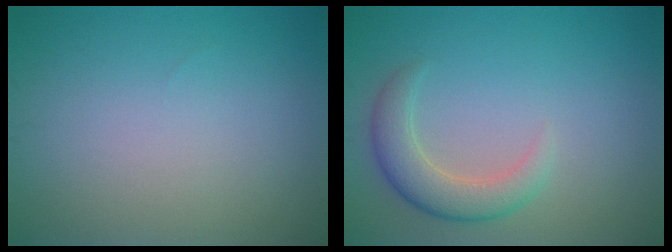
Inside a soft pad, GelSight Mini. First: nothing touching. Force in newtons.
{"total": 3.6, "press": 3.6, "slide": 0.5}